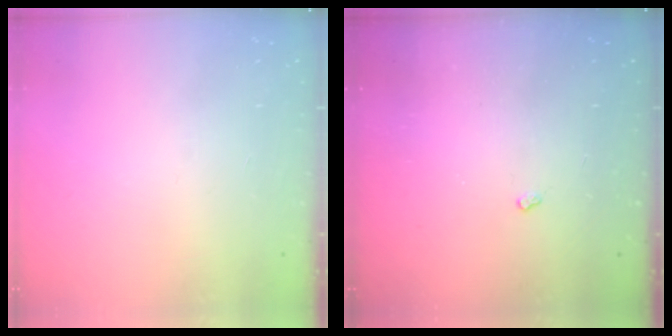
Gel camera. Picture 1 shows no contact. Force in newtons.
{"total": 2.5, "press": 2.4, "slide": 0.5}